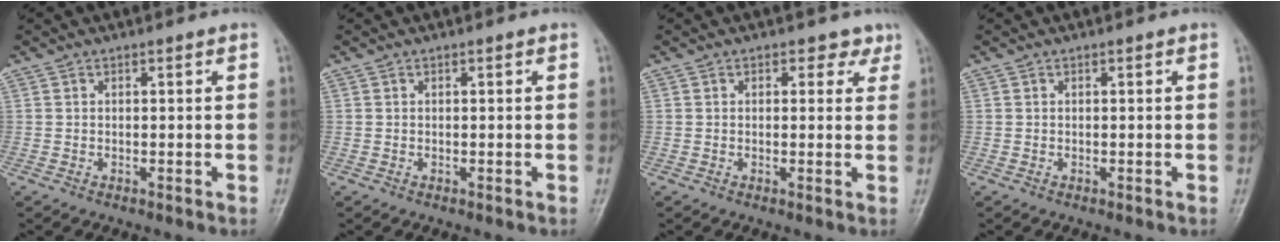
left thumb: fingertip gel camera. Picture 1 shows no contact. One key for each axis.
{"total": 0.0}
{"total": 2.6, "fx": 1.7, "fy": 1.8, "fz": 0.8, "tx": 0.018, "ty": -0.005, "tz": 0.015}
{"total": 0.0}